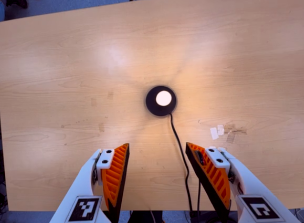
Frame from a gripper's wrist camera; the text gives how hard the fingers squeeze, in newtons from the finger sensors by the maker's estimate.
{"total": 0.0}